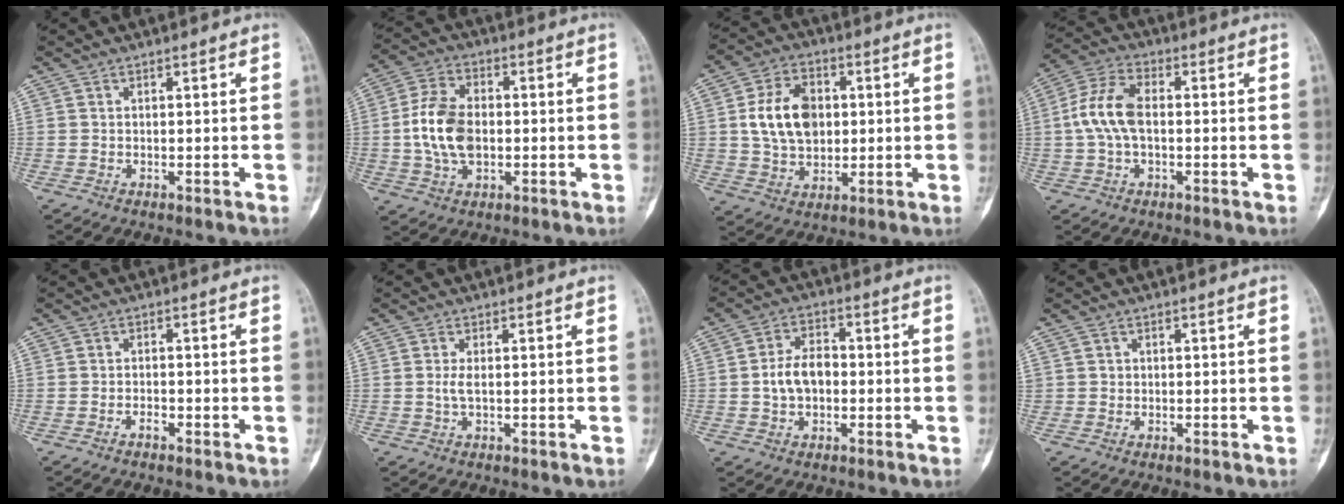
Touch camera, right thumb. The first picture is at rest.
{"total": 11.2, "force": [-0.6, 7.2, 8.6], "torque": [-0.161, 0.013, -0.012]}
{"total": 12.9, "force": [1.7, 9.2, 8.8], "torque": [-0.130, 0.002, 0.034]}
{"total": 9.5, "force": [0.1, 5.4, 7.8], "torque": [-0.167, 0.025, -0.004]}
{"total": 1.3, "force": [-1.0, 0.5, 0.7], "torque": [-0.012, 0.006, -0.019]}
{"total": 1.7, "force": [0.0, 0.4, 1.6], "torque": [-0.044, -0.003, 0.001]}
{"total": 6.8, "force": [-0.6, 4.6, 4.9], "torque": [-0.081, 0.021, -0.015]}
{"total": 0.9, "force": [0.1, 0.8, 0.1], "torque": [0.006, 0.004, 0.002]}